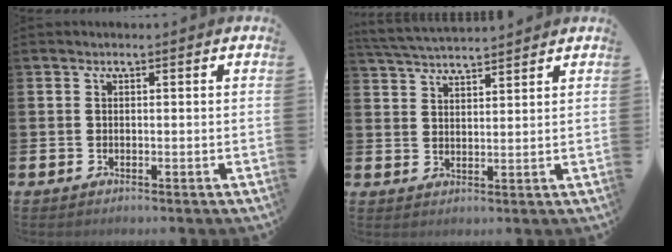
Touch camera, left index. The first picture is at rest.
{"total": 4.1, "force": [4.0, 0.2, 0.4], "torque": [-0.021, -0.021, 0.072]}